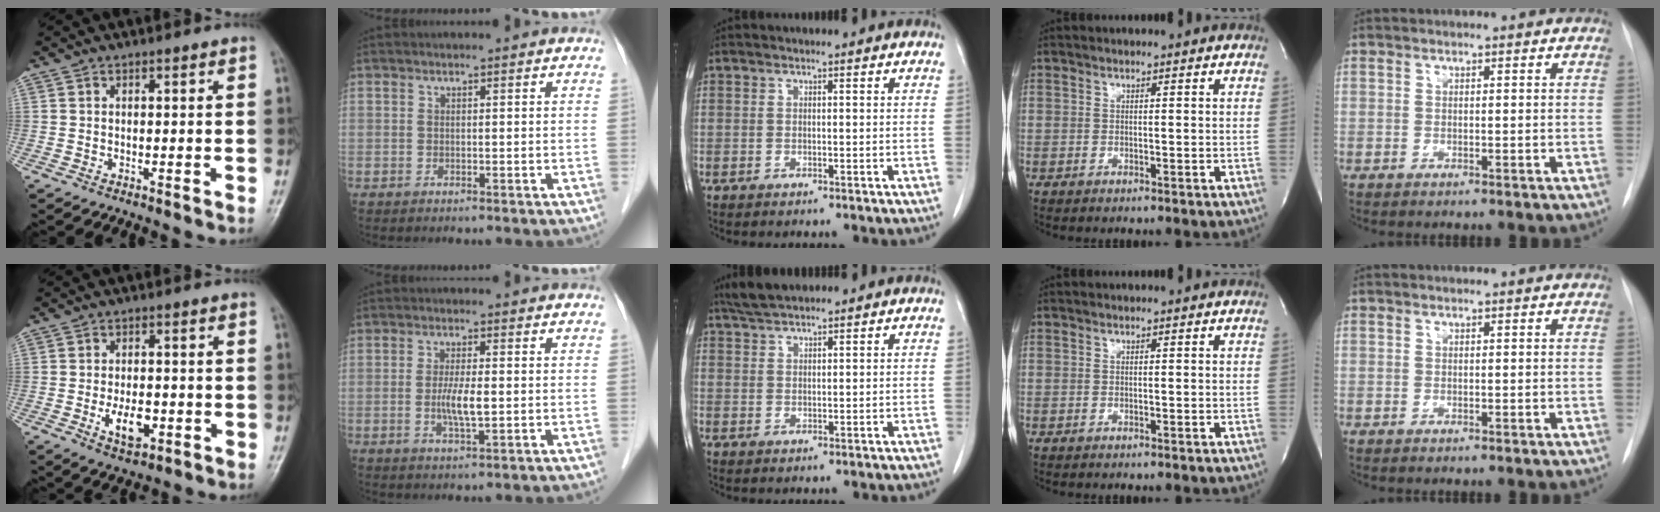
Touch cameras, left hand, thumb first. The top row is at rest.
{"thumb": {"total": 6.2, "force": [-1.8, 3.3, 4.9], "torque": [-0.076, 0.001, -0.025]}, "index": {"total": 4.2, "force": [-0.4, 0.6, 4.1], "torque": [-0.084, -0.007, -0.007]}, "middle": {"total": 3.7, "force": [3.4, 0.4, 1.5], "torque": [-0.036, 0.014, 0.067]}}